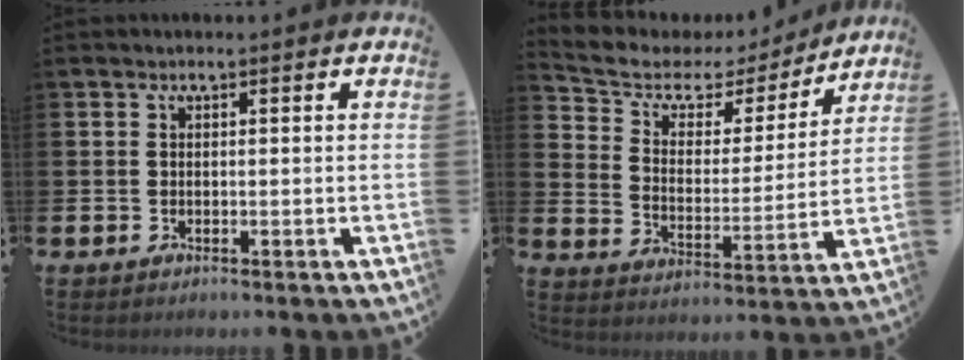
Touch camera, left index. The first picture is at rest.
{"total": 6.1, "force": [4.8, 3.4, 1.6], "torque": [-0.071, -0.032, 0.077]}